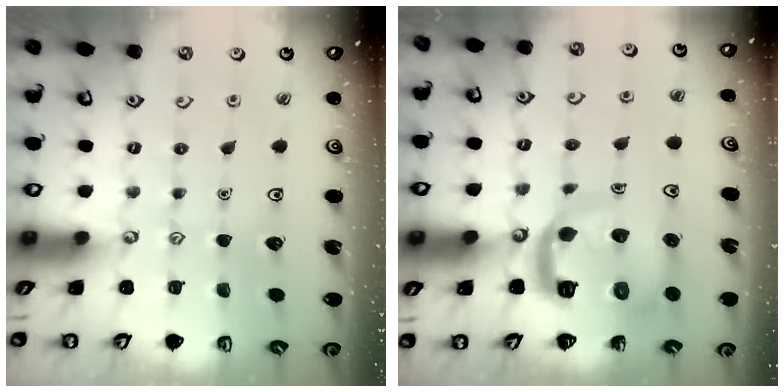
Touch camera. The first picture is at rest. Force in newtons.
{"total": 10.6, "press": 10.6, "slide": 1.3}